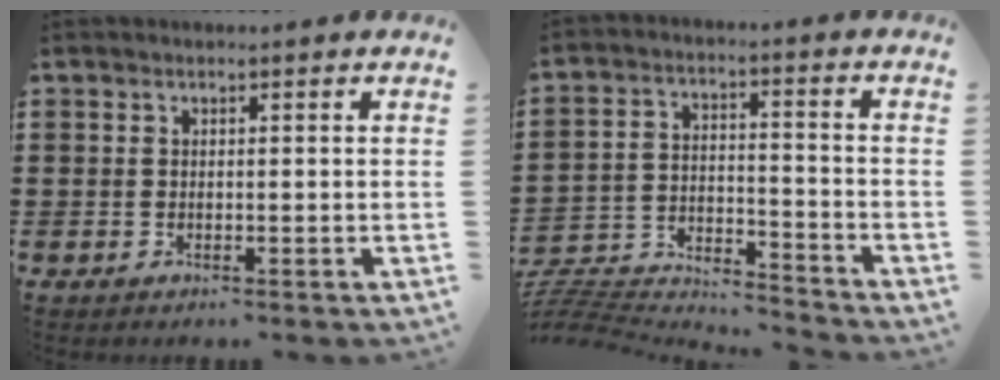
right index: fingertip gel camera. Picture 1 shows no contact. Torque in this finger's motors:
{"motor_torque": [-2.14, 0.00, -1.05, -0.21]}